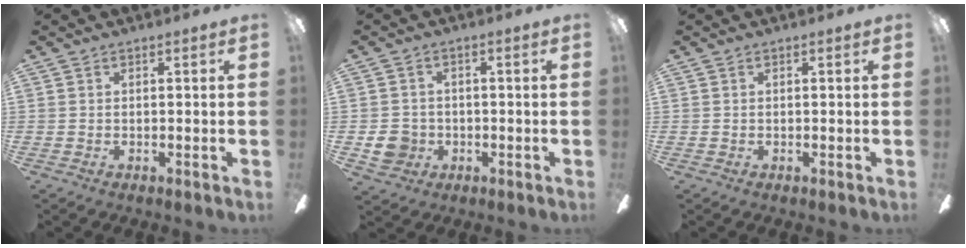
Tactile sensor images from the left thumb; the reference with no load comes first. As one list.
[{"total": 5.9, "force": [-1.3, 5.4, 1.8], "torque": [-0.033, 0.010, -0.021]}, {"total": 0.0}]